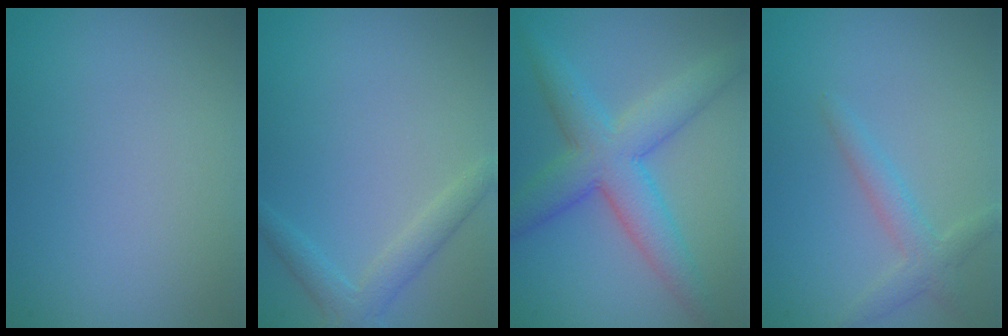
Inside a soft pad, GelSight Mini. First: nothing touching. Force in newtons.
{"total": 2.2, "press": 2.2, "slide": 0.1}
{"total": 6.3, "press": 6.3, "slide": 0.3}
{"total": 2.2, "press": 2.2, "slide": 0.1}